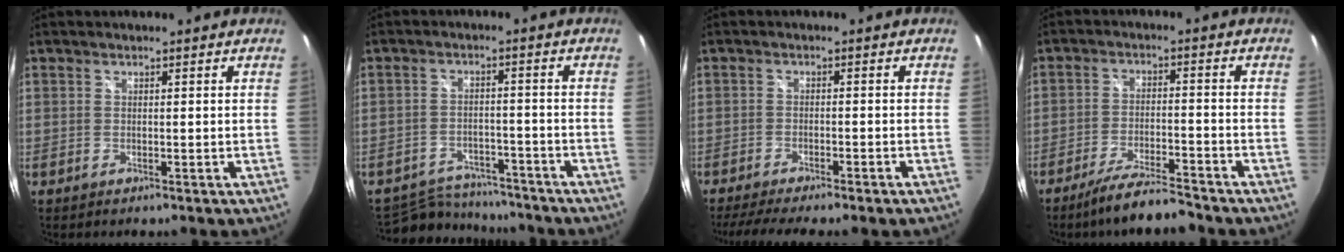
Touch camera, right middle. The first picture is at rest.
{"total": 12.5, "force": [-11.3, 4.5, 3.1], "torque": [-0.081, 0.009, -0.159]}
{"total": 8.9, "force": [-7.6, 0.2, 4.6], "torque": [-0.100, -0.024, -0.116]}
{"total": 9.4, "force": [-8.2, 0.8, 4.5], "torque": [-0.101, -0.014, -0.141]}